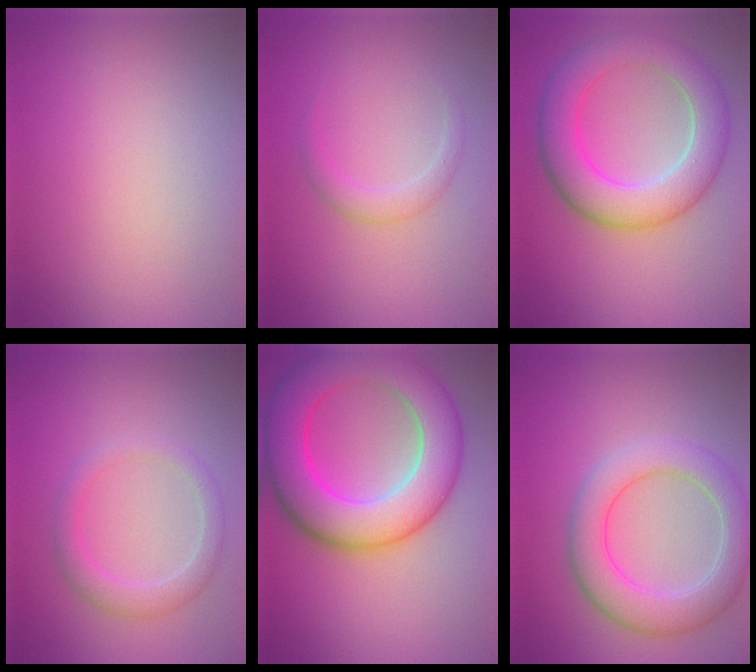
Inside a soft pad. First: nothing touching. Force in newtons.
{"total": 1.5, "press": 1.5, "slide": 0.1}
{"total": 7.1, "press": 7.1, "slide": 0.3}
{"total": 2.4, "press": 2.4, "slide": 0.1}
{"total": 10.6, "press": 10.6, "slide": 0.2}
{"total": 5.4, "press": 5.4, "slide": 0.4}